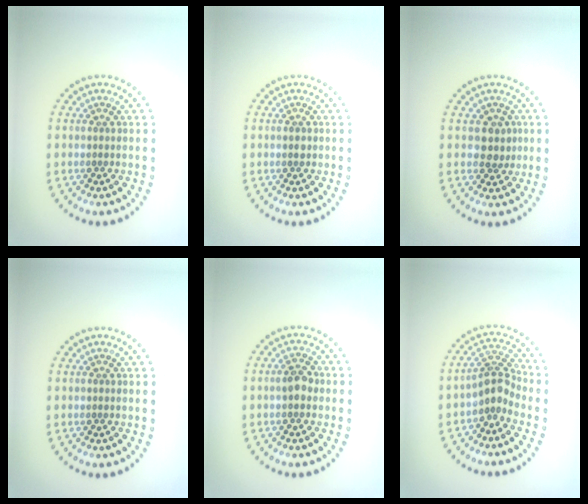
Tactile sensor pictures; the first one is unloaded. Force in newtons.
{"total": 0.9, "press": 0.9, "slide": 0.1}
{"total": 2.0, "press": 1.8, "slide": 0.9}
{"total": 0.0}
{"total": 1.9, "press": 1.9, "slide": 0.3}
{"total": 2.8, "press": 2.1, "slide": 1.9}